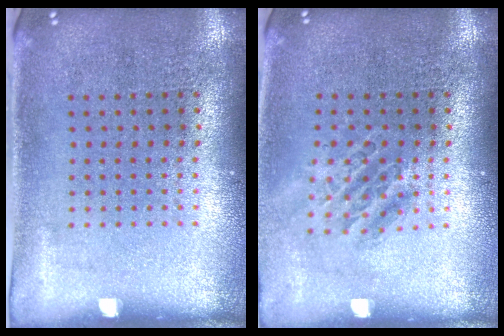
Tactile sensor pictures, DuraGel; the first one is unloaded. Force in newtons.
{"total": 1.4, "press": 1.2, "slide": 0.8}